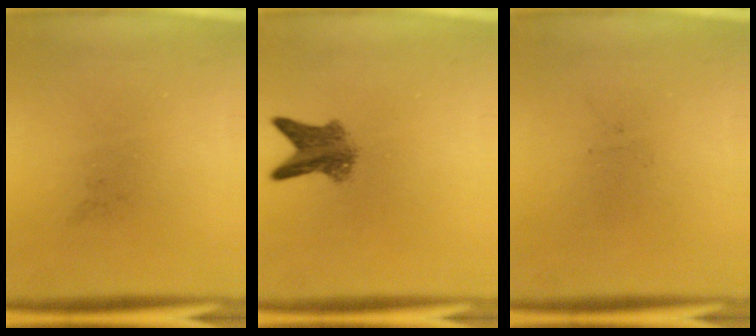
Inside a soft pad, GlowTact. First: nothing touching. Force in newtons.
{"total": 4.8}
{"total": 0.0}